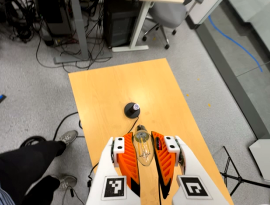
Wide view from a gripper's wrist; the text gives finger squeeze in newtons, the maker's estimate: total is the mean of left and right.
{"total": 22.8, "left": 25.8, "right": 19.8}